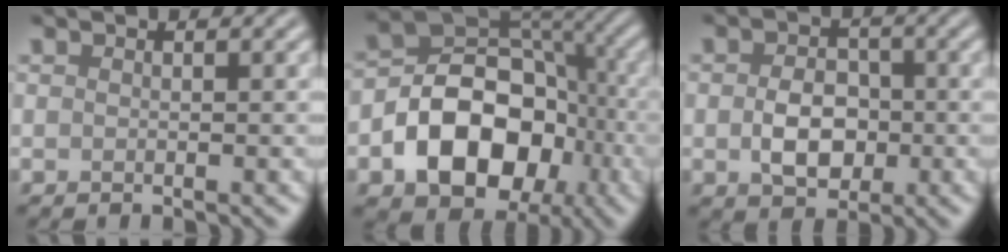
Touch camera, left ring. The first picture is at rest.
{"total": 10.9, "force": [-3.4, 7.9, 6.8], "torque": [-0.098, 0.003, -0.059]}
{"total": 4.1, "force": [-0.5, 3.0, 2.8], "torque": [-0.047, 0.001, -0.012]}